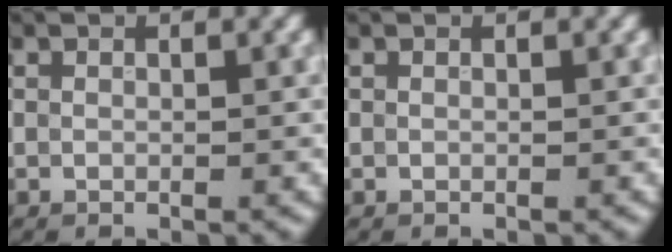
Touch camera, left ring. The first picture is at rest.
{"total": 0.0}